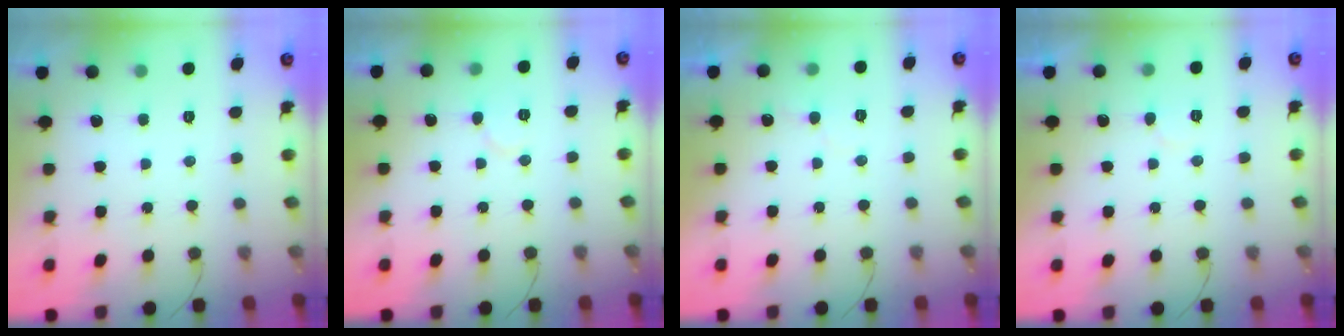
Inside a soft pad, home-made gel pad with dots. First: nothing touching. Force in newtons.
{"total": 4.3, "press": 4.3, "slide": 0.4}
{"total": 4.7, "press": 4.7, "slide": 0.4}
{"total": 3.1, "press": 3.1, "slide": 0.2}